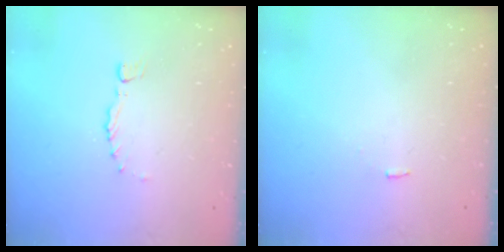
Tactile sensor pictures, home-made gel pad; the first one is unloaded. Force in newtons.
{"total": 4.0, "press": 4.0, "slide": 0.4}